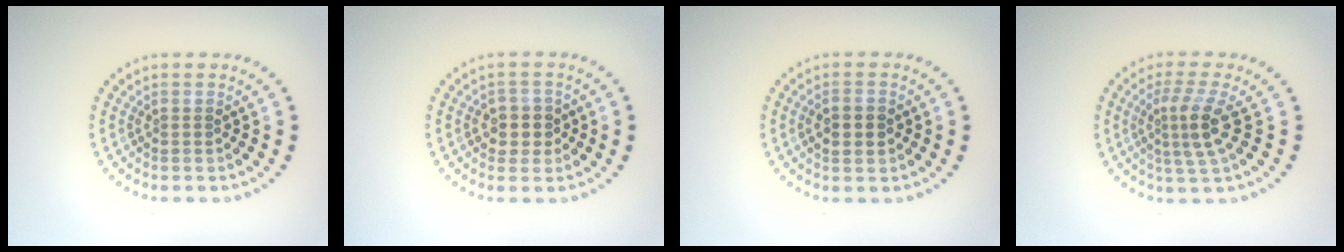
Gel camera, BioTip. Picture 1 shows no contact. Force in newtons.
{"total": 2.4, "press": 2.3, "slide": 0.8}
{"total": 2.4, "press": 2.4, "slide": 0.0}
{"total": 3.4, "press": 2.8, "slide": 1.9}